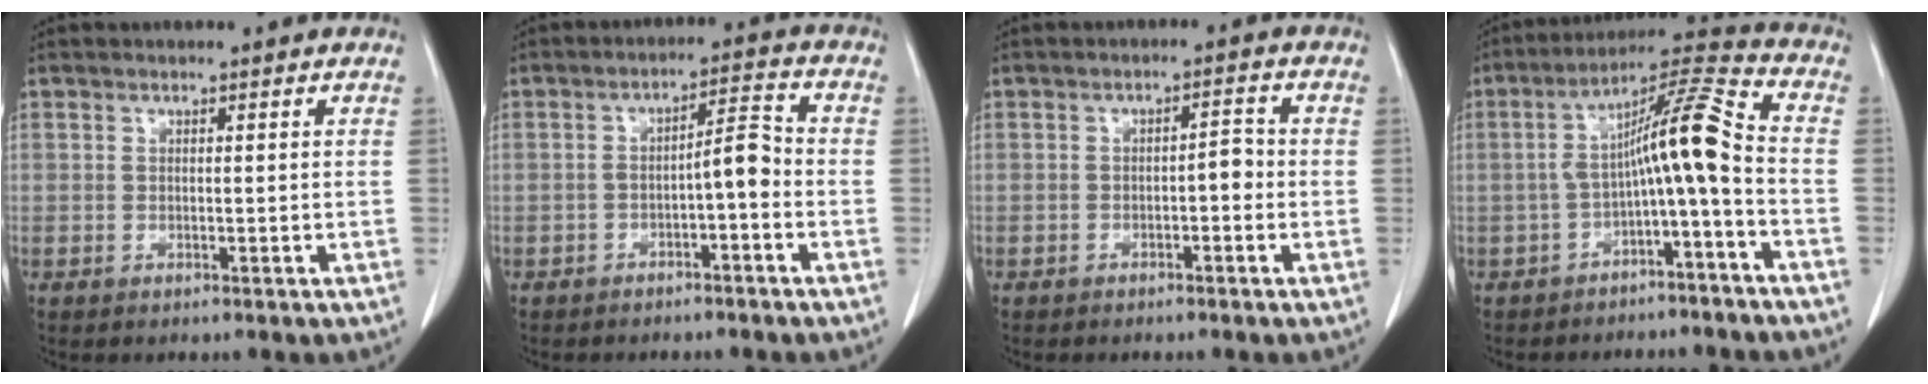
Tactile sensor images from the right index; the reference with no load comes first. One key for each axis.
{"total": 4.9, "fx": -1.7, "fy": 1.0, "fz": 4.5, "tx": -0.068, "ty": 0.021, "tz": -0.024}
{"total": 2.4, "fx": -0.8, "fy": 0.9, "fz": 2.1, "tx": -0.026, "ty": 0.009, "tz": -0.011}
{"total": 10.4, "fx": -2.5, "fy": 0.2, "fz": 10.1, "tx": -0.165, "ty": 0.038, "tz": -0.044}